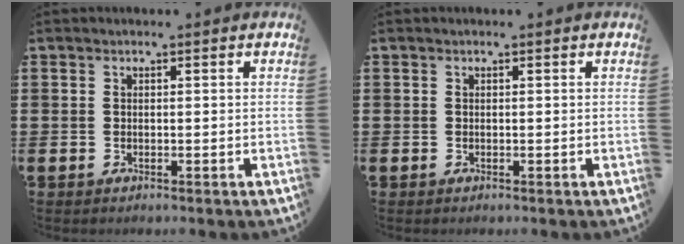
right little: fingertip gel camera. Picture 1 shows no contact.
{"total": 0.0}